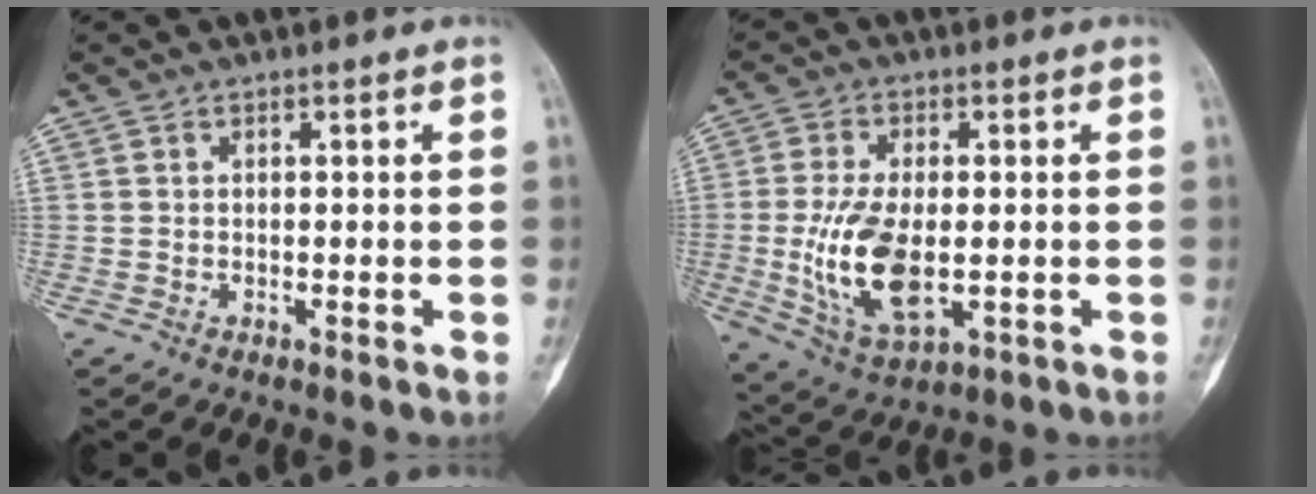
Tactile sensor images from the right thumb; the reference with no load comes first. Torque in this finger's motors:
{"motor_torque": [1.96, 0.45, 0.86, -1.28, 0.34]}